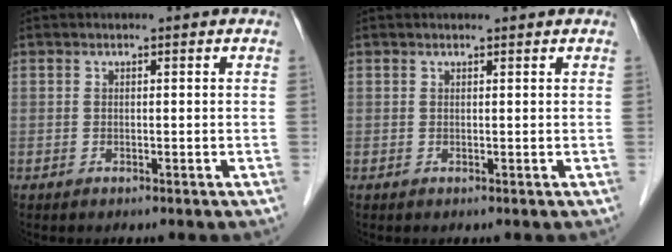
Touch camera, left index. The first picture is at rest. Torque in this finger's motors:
{"motor_torque": [0.19, -0.10, 0.00, -0.01]}